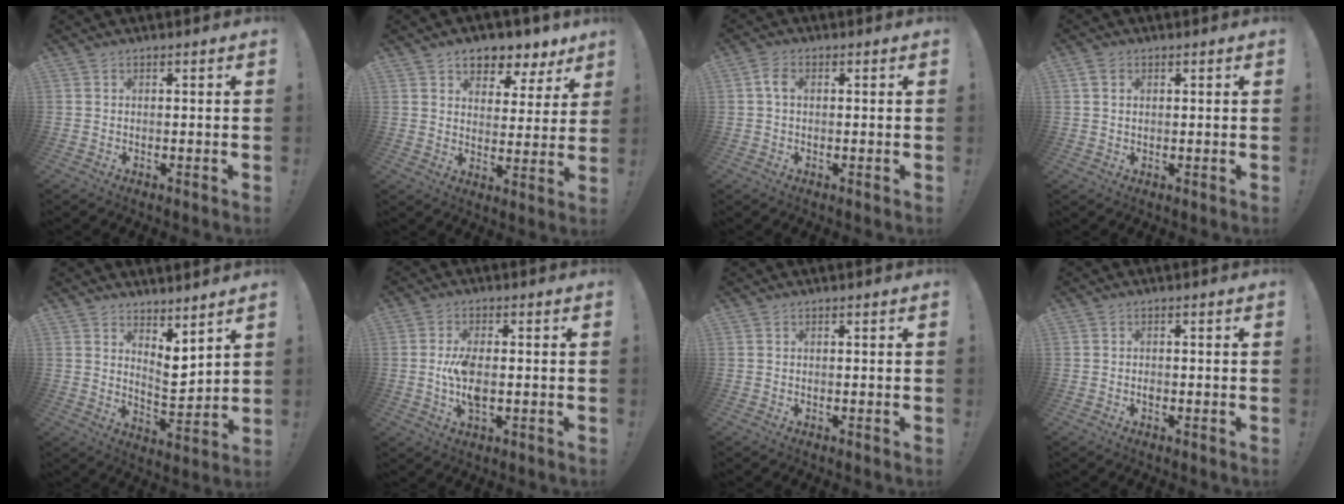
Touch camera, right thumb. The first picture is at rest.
{"total": 6.7, "force": [5.2, 3.8, 2.1], "torque": [-0.026, -0.043, 0.095]}
{"total": 3.5, "force": [0.6, 2.3, 2.6], "torque": [-0.043, 0.008, 0.010]}
{"total": 2.4, "force": [1.0, 1.7, 1.3], "torque": [-0.021, 0.003, 0.018]}
{"total": 6.5, "force": [5.1, 2.7, 3.1], "torque": [-0.030, -0.056, 0.092]}
{"total": 7.7, "force": [-0.4, 3.5, 6.8], "torque": [-0.129, -0.010, -0.011]}
{"total": 0.0}
{"total": 0.8, "force": [-0.6, 0.5, 0.4], "torque": [-0.008, 0.000, -0.010]}